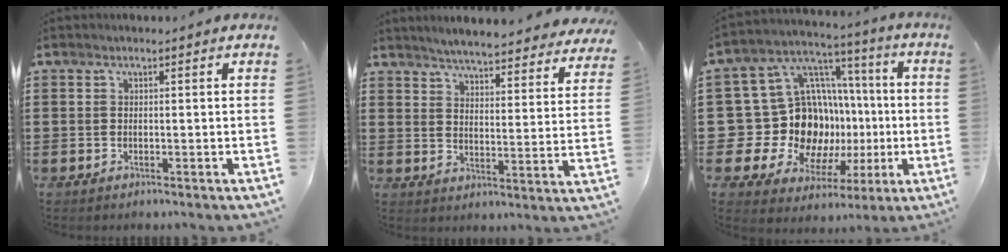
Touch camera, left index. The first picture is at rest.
{"total": 4.8, "force": [4.7, -0.4, 1.0], "torque": [-0.041, -0.032, 0.079]}
{"total": 17.0, "force": [-1.2, 15.2, 7.5], "torque": [-0.176, -0.034, 0.013]}